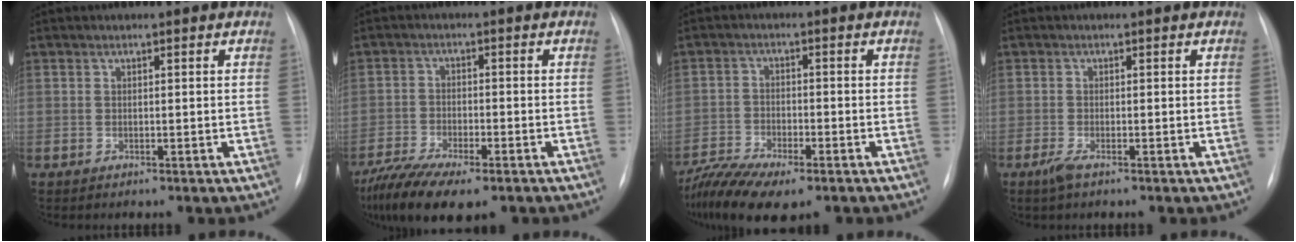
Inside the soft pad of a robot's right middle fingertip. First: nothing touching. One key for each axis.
{"total": 12.4, "fx": -9.1, "fy": 3.4, "fz": 7.6, "tx": -0.144, "ty": -0.017, "tz": -0.150}
{"total": 10.7, "fx": -8.2, "fy": 2.8, "fz": 6.3, "tx": -0.120, "ty": -0.011, "tz": -0.139}
{"total": 1.9, "fx": -1.2, "fy": 0.4, "fz": 1.4, "tx": -0.037, "ty": -0.005, "tz": -0.026}